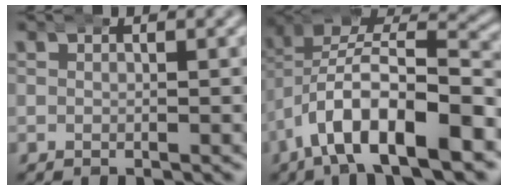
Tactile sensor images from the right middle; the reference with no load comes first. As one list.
[{"total": 10.4, "force": [-2.9, 6.6, 7.5], "torque": [-0.133, -0.012, -0.048]}]